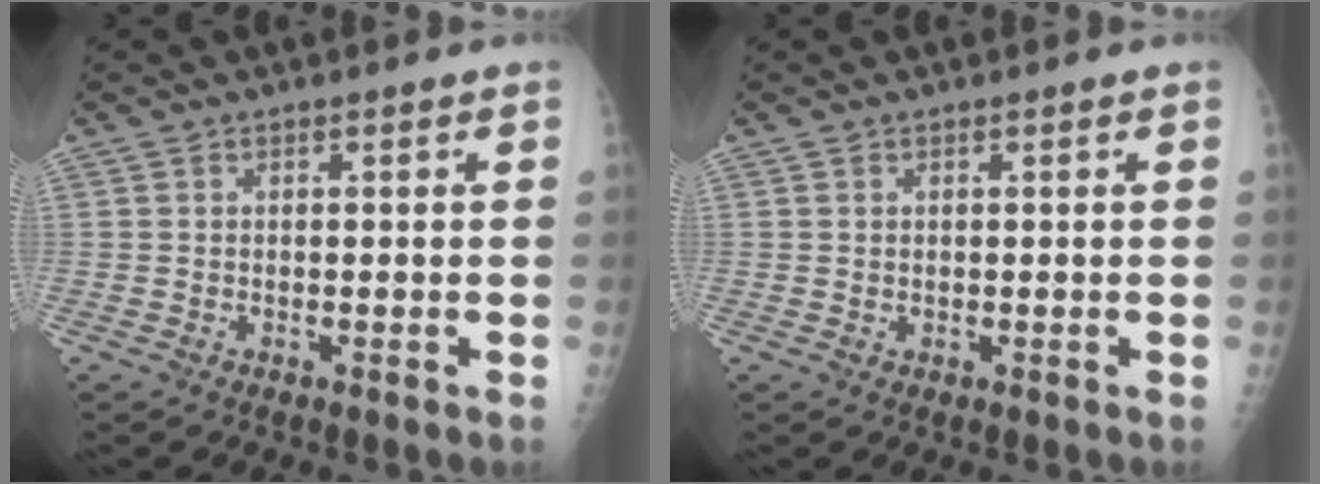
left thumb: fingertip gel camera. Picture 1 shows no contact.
{"total": 0.6, "force": [0.4, 0.3, 0.3], "torque": [-0.004, -0.005, 0.009]}